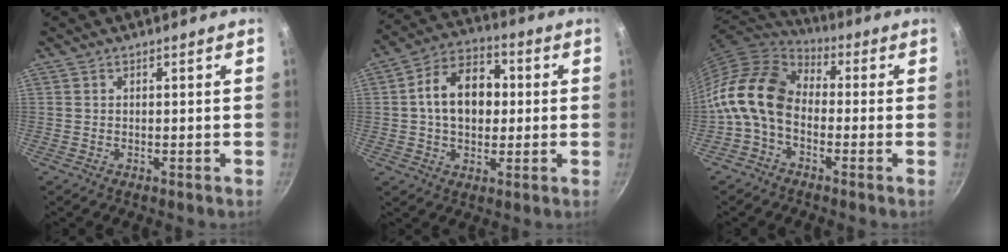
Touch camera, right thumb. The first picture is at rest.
{"total": 13.2, "force": [1.0, 9.3, 9.4], "torque": [-0.119, 0.022, 0.003]}
{"total": 13.5, "force": [-2.4, 9.4, 9.4], "torque": [-0.161, 0.043, -0.074]}